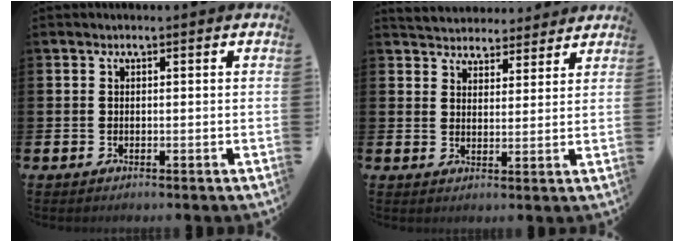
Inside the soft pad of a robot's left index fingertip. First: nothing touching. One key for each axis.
{"total": 4.4, "fx": 4.3, "fy": 1.1, "fz": -0.3, "tx": -0.011, "ty": -0.025, "tz": 0.077}